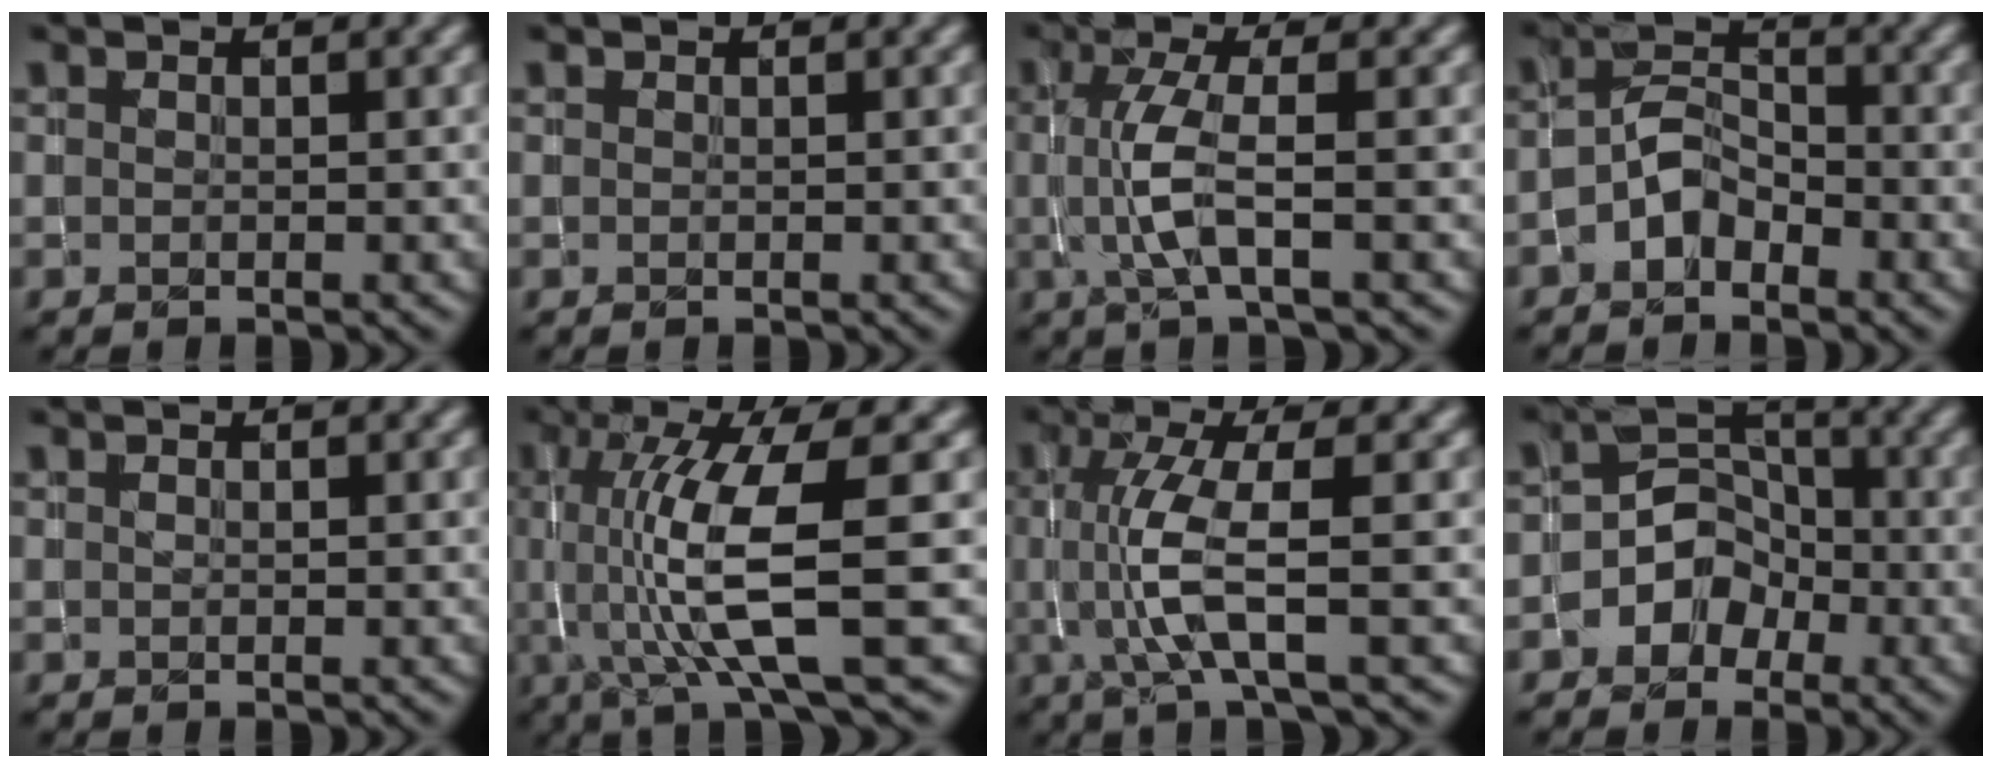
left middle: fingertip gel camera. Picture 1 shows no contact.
{"total": 0.0}
{"total": 3.8, "force": [-0.4, 0.7, 3.7], "torque": [-0.084, -0.002, -0.007]}
{"total": 3.0, "force": [-2.0, 1.7, 1.4], "torque": [-0.021, 0.014, -0.045]}
{"total": 0.0}
{"total": 9.5, "force": [-0.4, 2.2, 9.2], "torque": [-0.159, -0.008, -0.005]}
{"total": 5.5, "force": [-0.5, 1.1, 5.4], "torque": [-0.116, -0.001, -0.008]}
{"total": 4.9, "force": [-2.5, 4.0, 1.2], "torque": [0.021, 0.012, -0.069]}